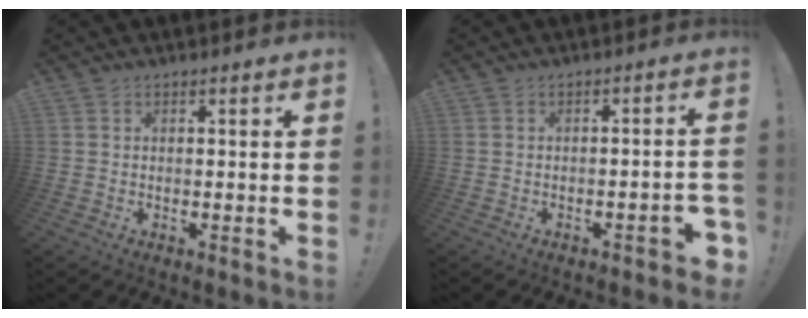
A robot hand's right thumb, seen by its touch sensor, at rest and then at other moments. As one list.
[{"total": 3.5, "force": [-2.2, 1.0, 2.6], "torque": [-0.043, 0.010, -0.033]}]